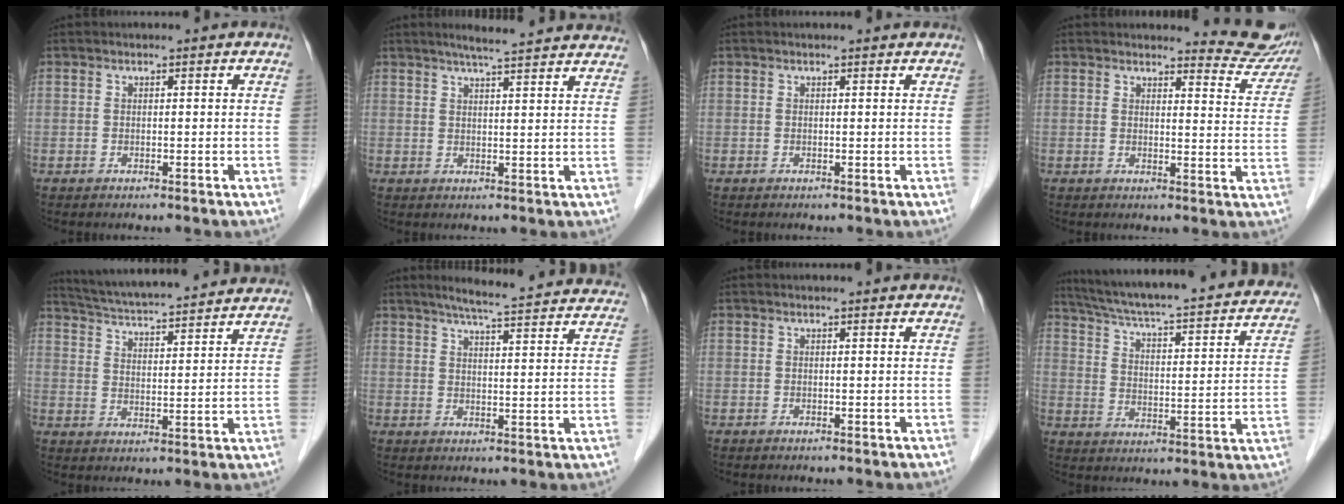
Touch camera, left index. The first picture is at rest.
{"total": 14.5, "force": [13.2, 0.7, 6.1], "torque": [-0.085, 0.011, 0.156]}
{"total": 2.0, "force": [1.8, 0.6, 0.5], "torque": [-0.011, 0.016, 0.014]}
{"total": 8.1, "force": [8.1, 1.0, 0.3], "torque": [0.013, -0.052, 0.071]}
{"total": 24.7, "force": [22.8, 2.3, 9.3], "torque": [-0.154, -0.002, 0.306]}
{"total": 22.1, "force": [20.2, 1.8, 8.7], "torque": [-0.119, -0.026, 0.238]}
{"total": 1.8, "force": [1.7, 0.6, 0.4], "torque": [-0.012, 0.016, 0.013]}
{"total": 29.9, "force": [25.5, 4.5, 14.9], "torque": [-0.233, -0.031, 0.324]}